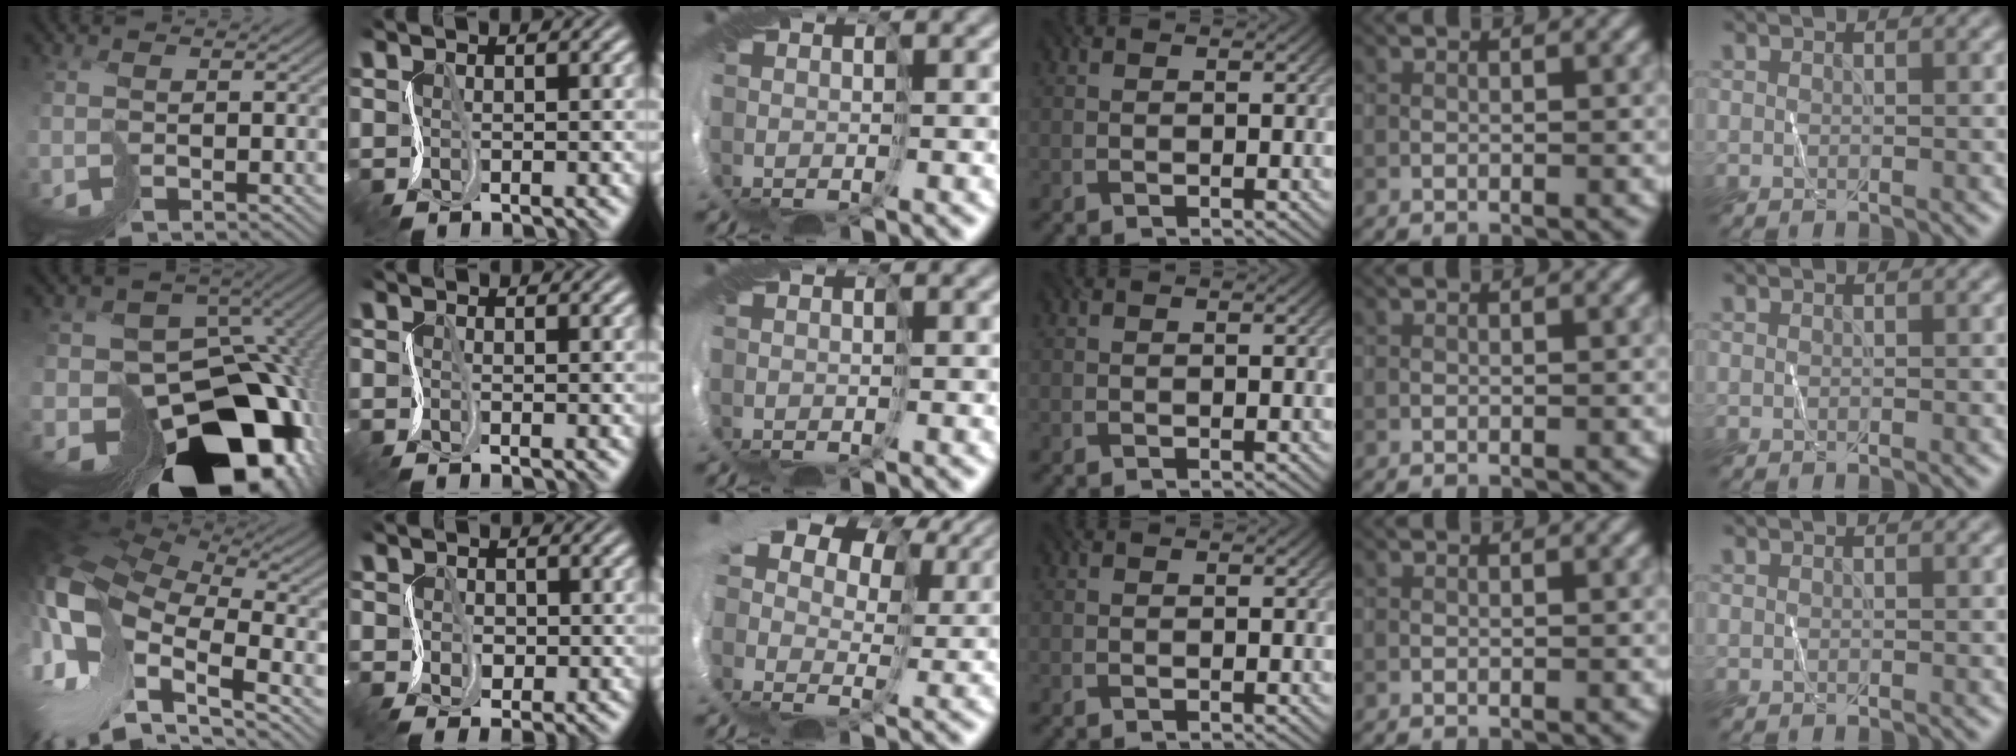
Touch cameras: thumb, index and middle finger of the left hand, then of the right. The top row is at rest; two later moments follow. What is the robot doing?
{"motion": "cut", "object": "paper"}